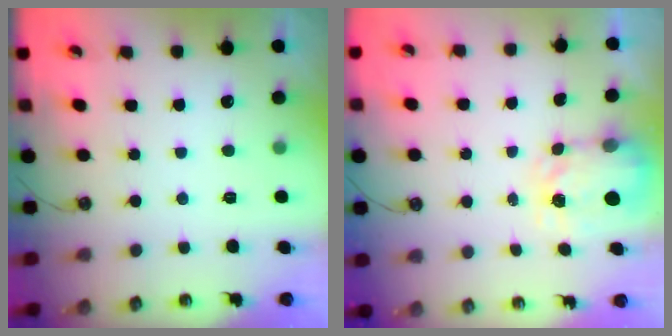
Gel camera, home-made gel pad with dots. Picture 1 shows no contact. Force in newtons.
{"total": 3.9, "press": 3.8, "slide": 0.5}